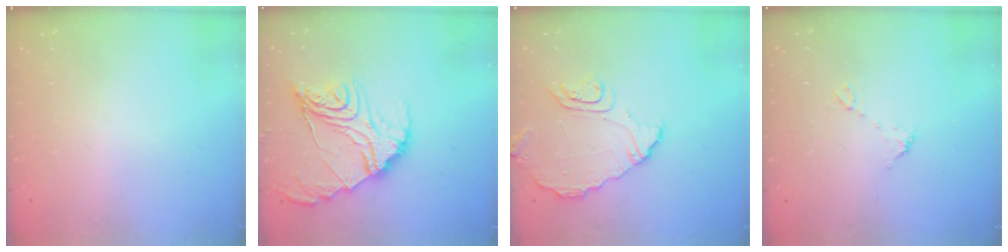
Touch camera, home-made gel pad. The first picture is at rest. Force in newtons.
{"total": 17.8, "press": 17.7, "slide": 2.0}
{"total": 9.2, "press": 9.1, "slide": 1.0}
{"total": 5.0, "press": 4.9, "slide": 0.4}